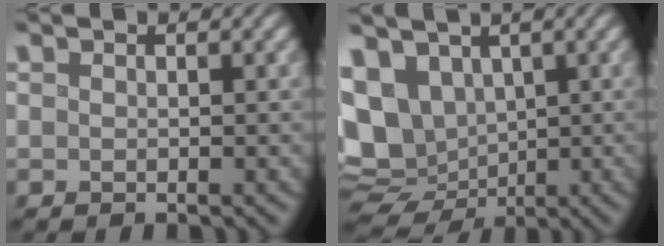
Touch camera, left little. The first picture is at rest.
{"total": 9.7, "force": [0.5, 8.1, 5.4], "torque": [-0.113, -0.014, 0.019]}